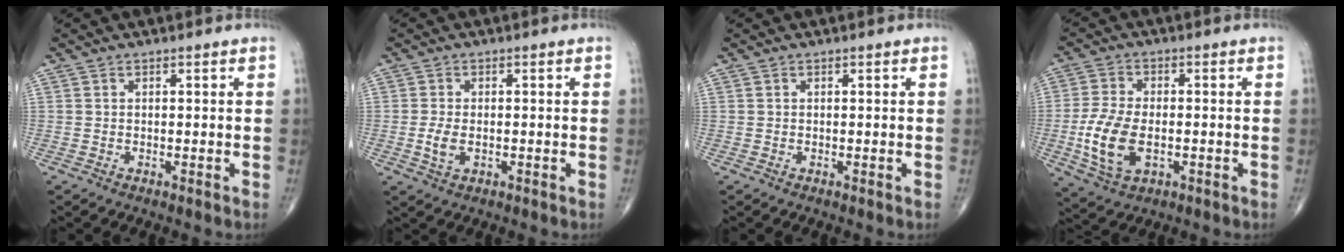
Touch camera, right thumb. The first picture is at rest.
{"total": 2.9, "force": [-0.5, 1.7, 2.3], "torque": [-0.049, -0.004, -0.008]}
{"total": 0.0}
{"total": 10.7, "force": [-2.2, 6.0, 8.6], "torque": [-0.180, 0.000, -0.036]}